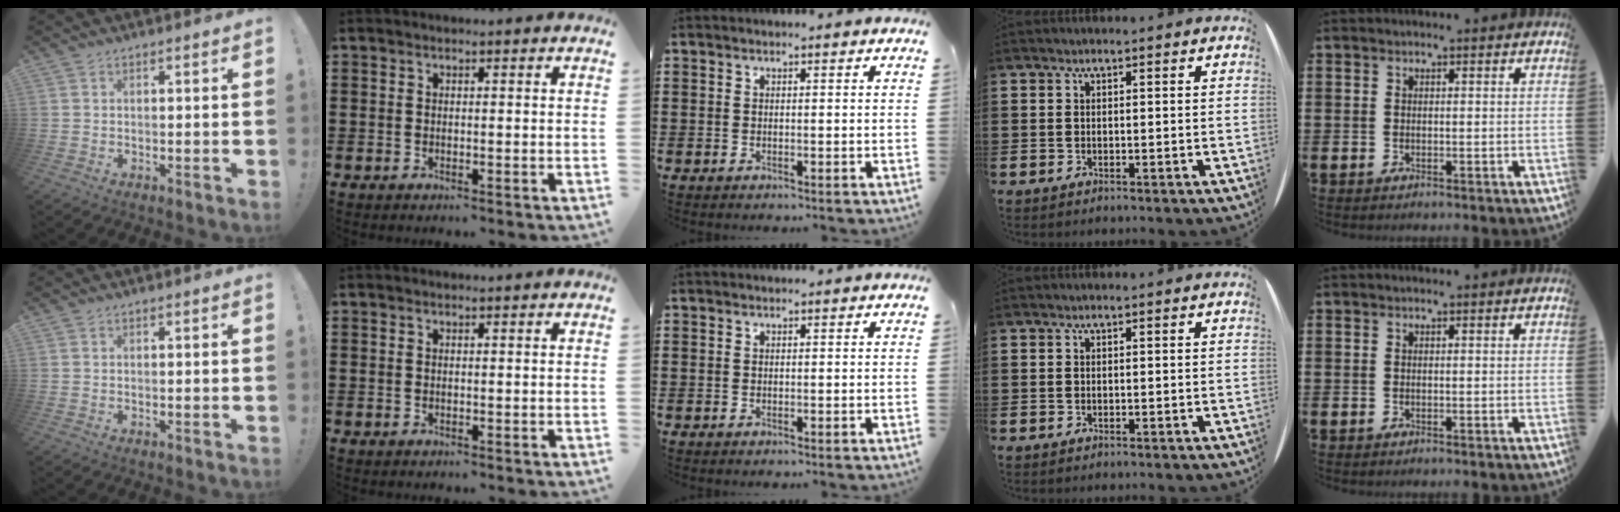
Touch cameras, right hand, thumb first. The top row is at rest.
{}